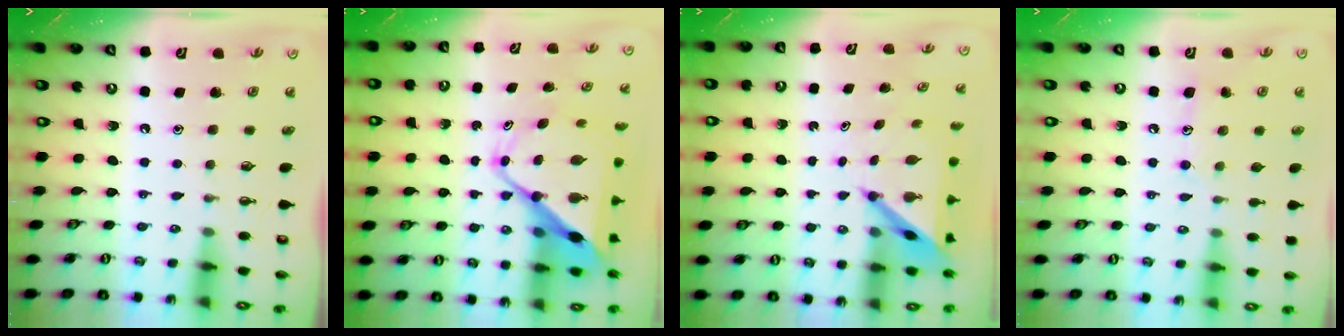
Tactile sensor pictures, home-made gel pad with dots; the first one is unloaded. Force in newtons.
{"total": 13.7, "press": 13.6, "slide": 1.1}
{"total": 5.8, "press": 5.8, "slide": 0.4}
{"total": 7.6, "press": 7.6, "slide": 0.5}